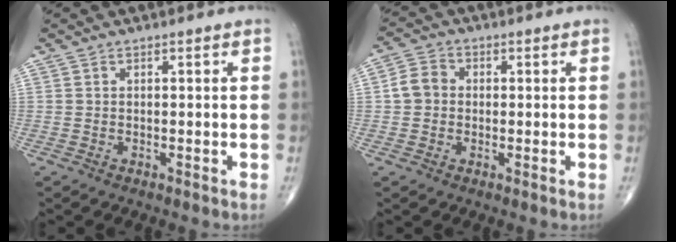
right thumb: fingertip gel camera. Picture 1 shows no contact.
{"total": 4.6, "force": [0.0, 4.0, 2.3], "torque": [-0.035, 0.012, -0.008]}